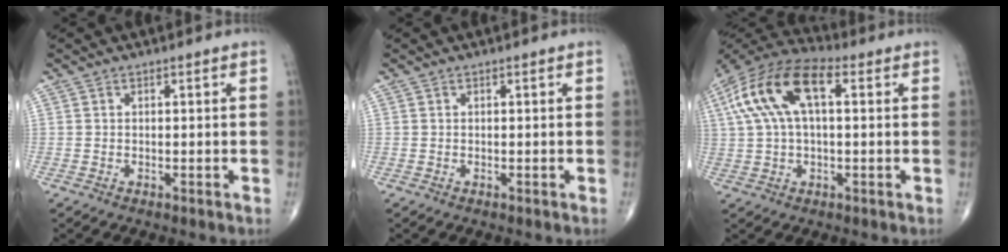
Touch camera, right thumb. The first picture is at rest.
{"total": 0.0}
{"total": 15.9, "force": [3.9, 7.6, 13.3], "torque": [-0.269, 0.039, 0.064]}